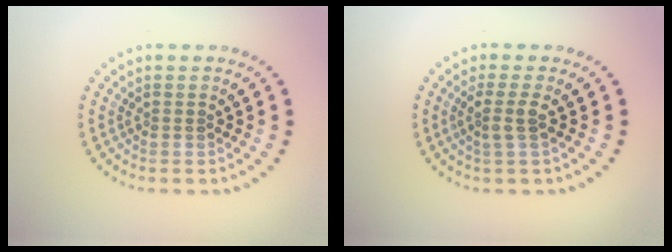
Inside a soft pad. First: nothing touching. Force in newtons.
{"total": 1.9, "press": 1.5, "slide": 1.2}